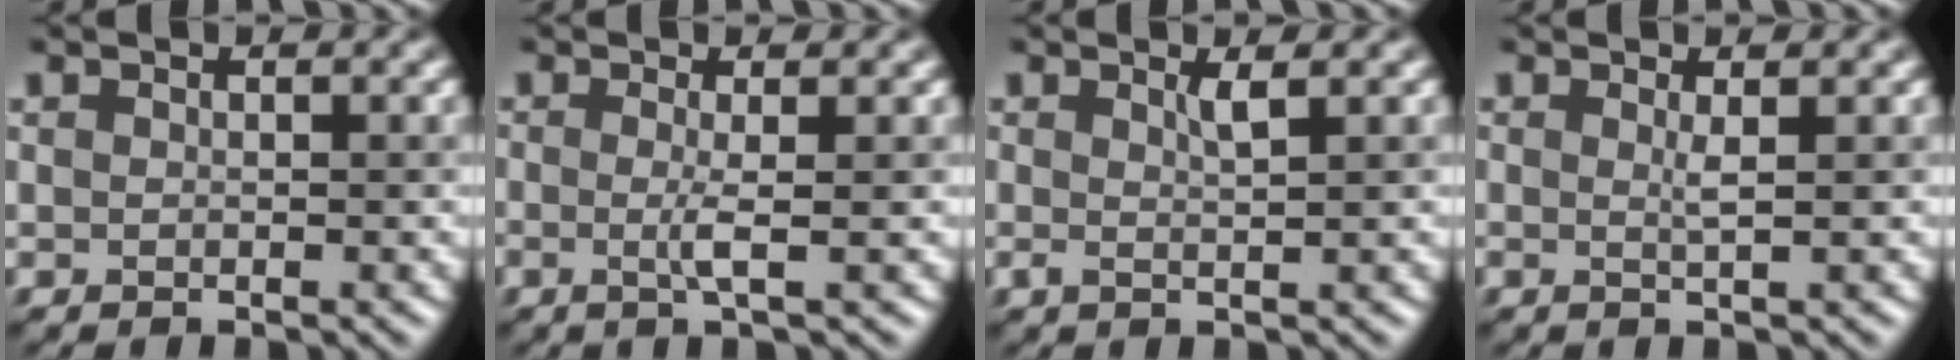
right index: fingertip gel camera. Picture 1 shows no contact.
{"total": 1.6, "force": [-0.2, 0.2, 1.6], "torque": [-0.036, -0.007, -0.006]}
{"total": 1.3, "force": [0.6, 0.2, 1.1], "torque": [-0.025, -0.003, 0.010]}
{"total": 1.0, "force": [0.3, 0.1, 0.9], "torque": [-0.015, -0.003, 0.002]}